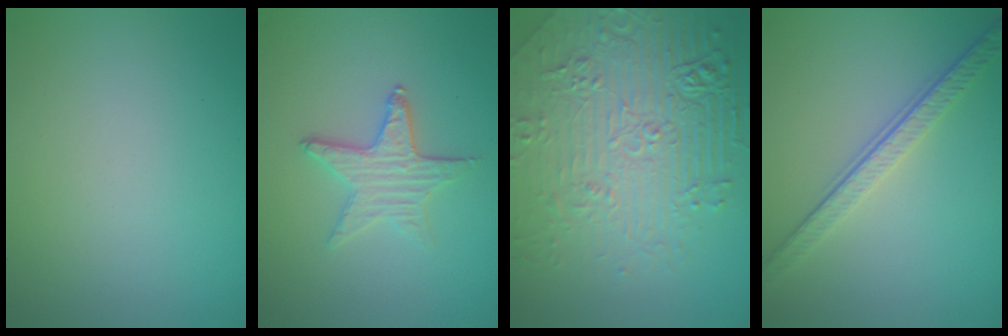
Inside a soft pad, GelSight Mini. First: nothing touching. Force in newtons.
{"total": 2.8, "press": 2.5, "slide": 1.3}
{"total": 7.6, "press": 6.0, "slide": 4.7}
{"total": 4.0, "press": 2.8, "slide": 2.8}